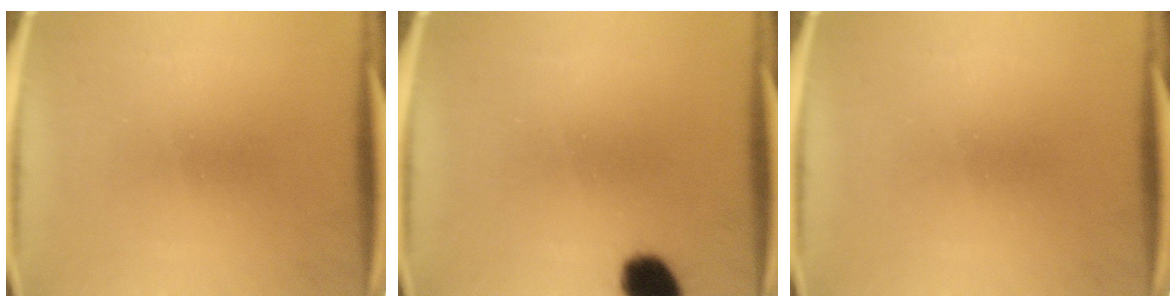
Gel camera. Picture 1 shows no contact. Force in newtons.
{"total": 7.4}
{"total": 0.0}